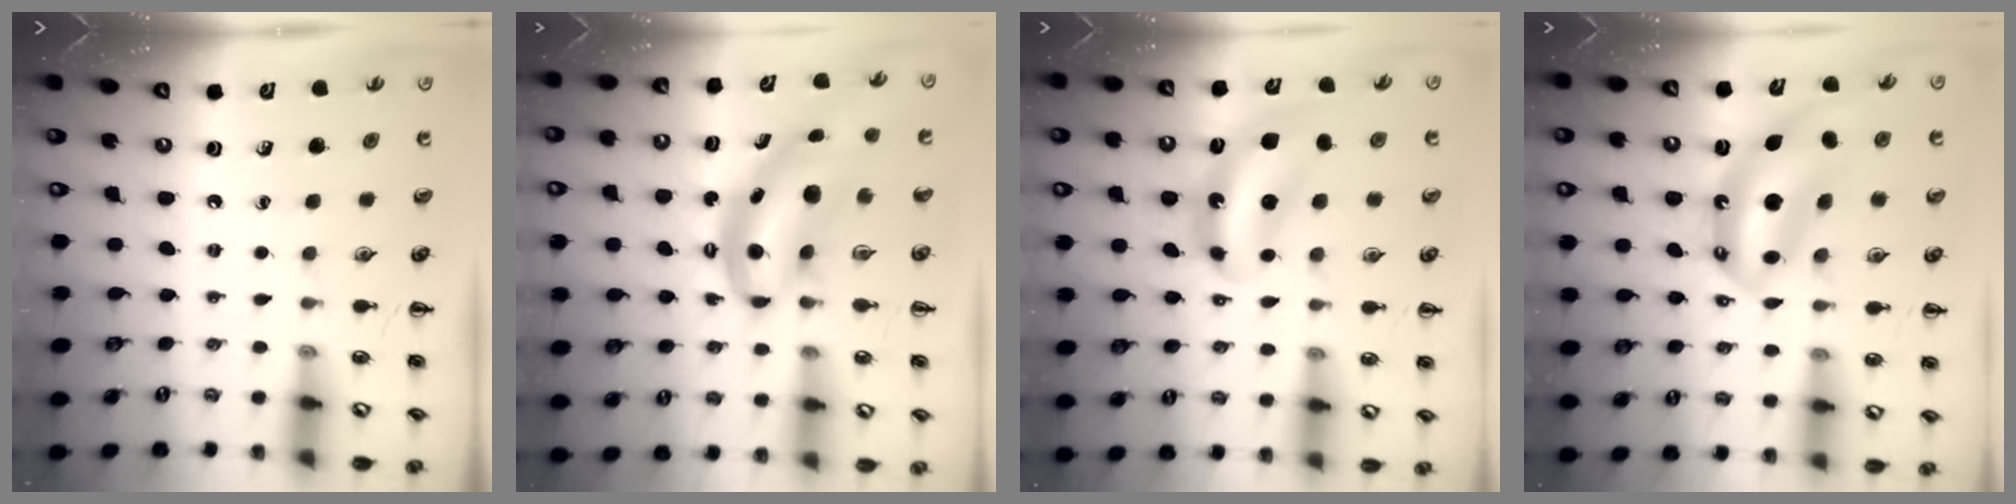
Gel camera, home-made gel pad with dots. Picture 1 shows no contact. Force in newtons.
{"total": 6.3, "press": 6.2, "slide": 1.1}
{"total": 8.0, "press": 7.8, "slide": 1.7}
{"total": 12.5, "press": 12.1, "slide": 3.2}